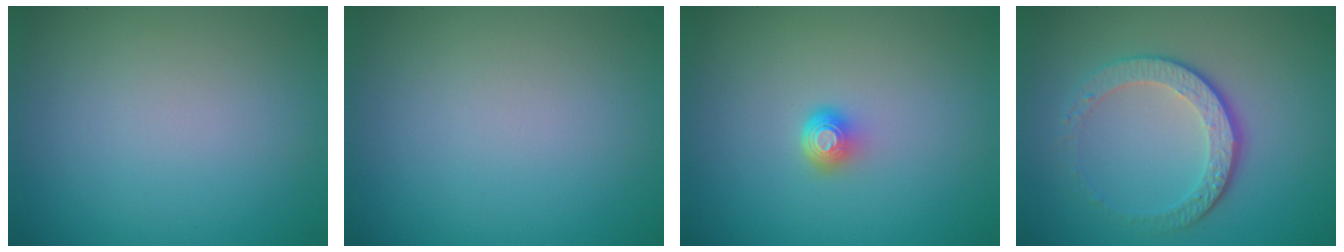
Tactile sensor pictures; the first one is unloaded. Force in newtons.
{"total": 0.0}
{"total": 1.6, "press": 1.2, "slide": 1.1}
{"total": 4.1, "press": 3.0, "slide": 2.8}